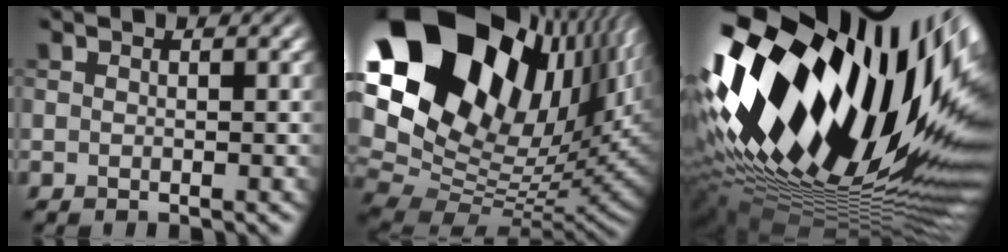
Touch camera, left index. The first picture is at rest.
{"total": 22.1, "force": [9.5, 13.6, 14.6], "torque": [-0.274, 0.032, 0.181]}
{"total": 21.7, "force": [2.9, 10.1, 19.0], "torque": [-0.337, -0.020, 0.034]}